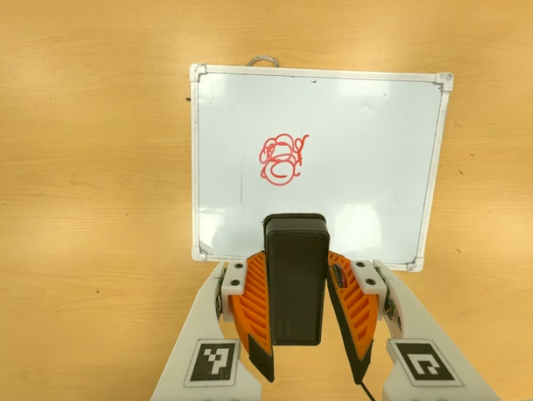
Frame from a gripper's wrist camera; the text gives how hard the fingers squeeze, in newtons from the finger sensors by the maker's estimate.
{"total": 6.0, "left": 4.8, "right": 7.1}